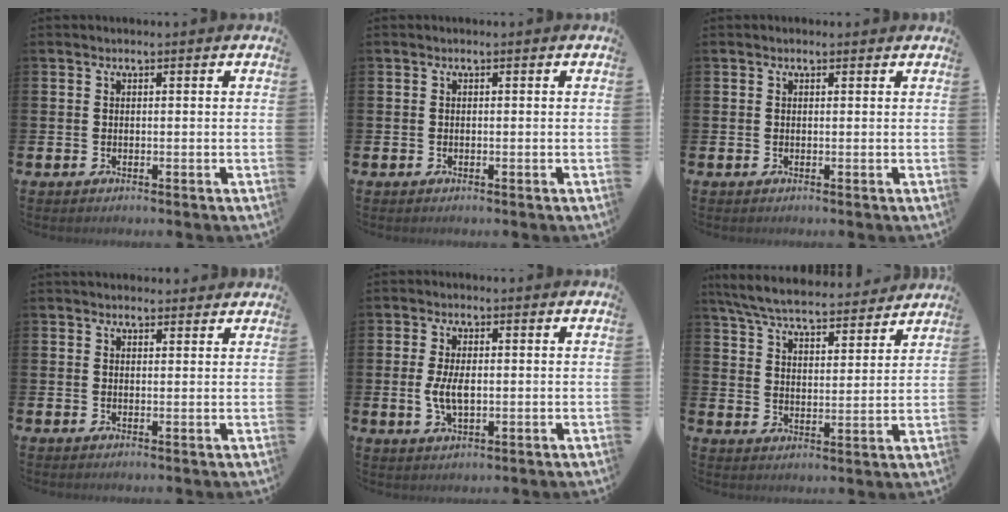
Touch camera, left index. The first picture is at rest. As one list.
[{"total": 0.0}, {"total": 0.0}, {"total": 1.7, "force": [1.6, 0.7, 0.1], "torque": [0.012, -0.003, 0.026]}, {"total": 4.2, "force": [-0.1, 2.0, 3.6], "torque": [-0.071, 0.001, -0.006]}, {"total": 7.0, "force": [6.6, 1.1, 1.9], "torque": [-0.068, -0.041, 0.117]}]